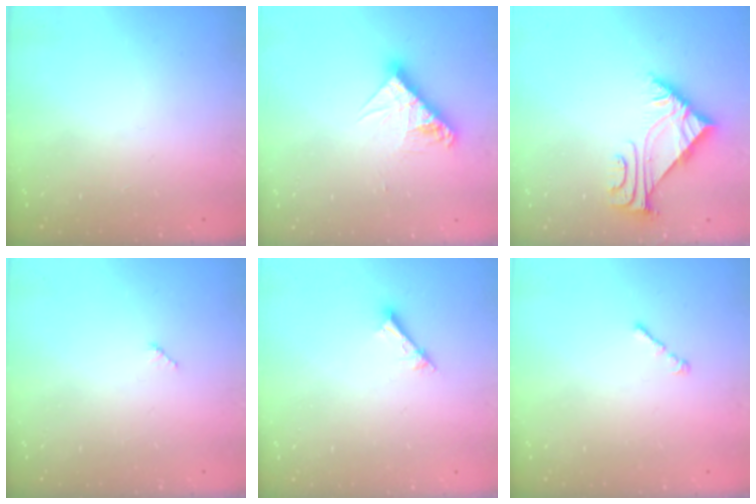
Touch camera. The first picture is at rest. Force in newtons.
{"total": 10.8, "press": 10.8, "slide": 1.0}
{"total": 4.9, "press": 4.9, "slide": 0.7}
{"total": 2.5, "press": 2.5, "slide": 0.3}
{"total": 2.5, "press": 2.5, "slide": 0.1}
{"total": 1.0, "press": 0.9, "slide": 0.5}